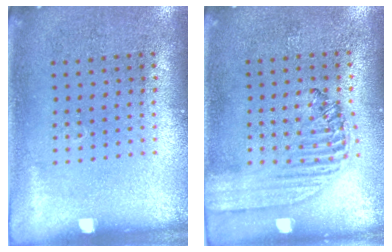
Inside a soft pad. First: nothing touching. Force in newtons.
{"total": 1.5, "press": 1.4, "slide": 0.5}